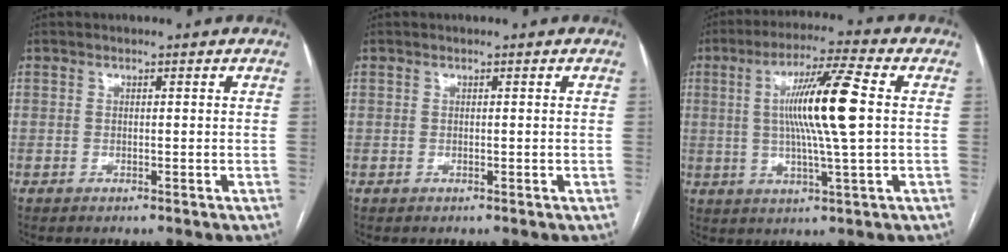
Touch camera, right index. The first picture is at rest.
{"total": 0.0}
{"total": 12.3, "force": [1.4, -0.3, 12.2], "torque": [-0.222, 0.005, 0.022]}